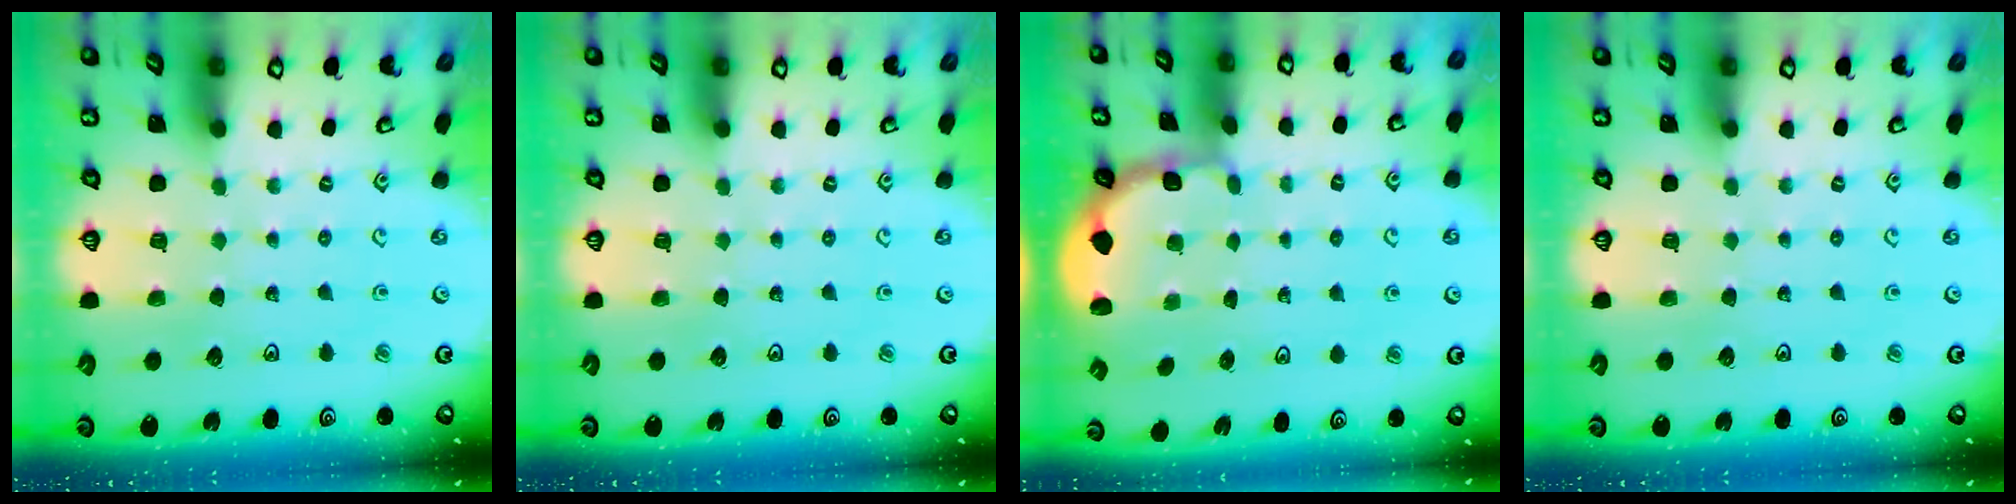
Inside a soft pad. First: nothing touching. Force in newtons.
{"total": 0.0}
{"total": 1.9, "press": 1.8, "slide": 0.7}
{"total": 0.0}